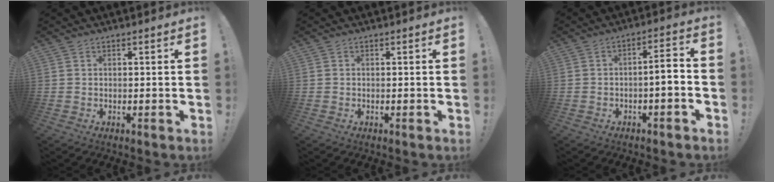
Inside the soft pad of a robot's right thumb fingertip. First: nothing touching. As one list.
[{"total": 0.0}, {"total": 5.3, "force": [-1.7, 0.5, 4.9], "torque": [-0.078, 0.003, -0.032]}]